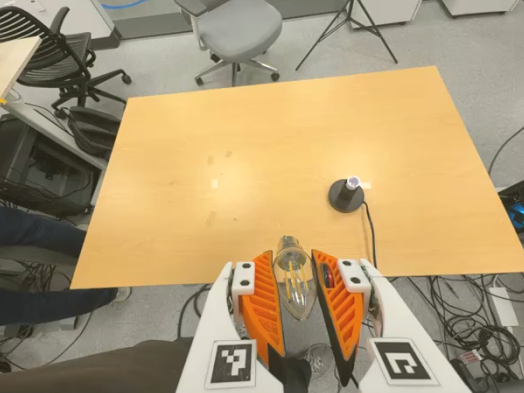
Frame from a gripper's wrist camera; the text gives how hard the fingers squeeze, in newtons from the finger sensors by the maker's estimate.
{"total": 10.2, "left": 10.3, "right": 10.0}